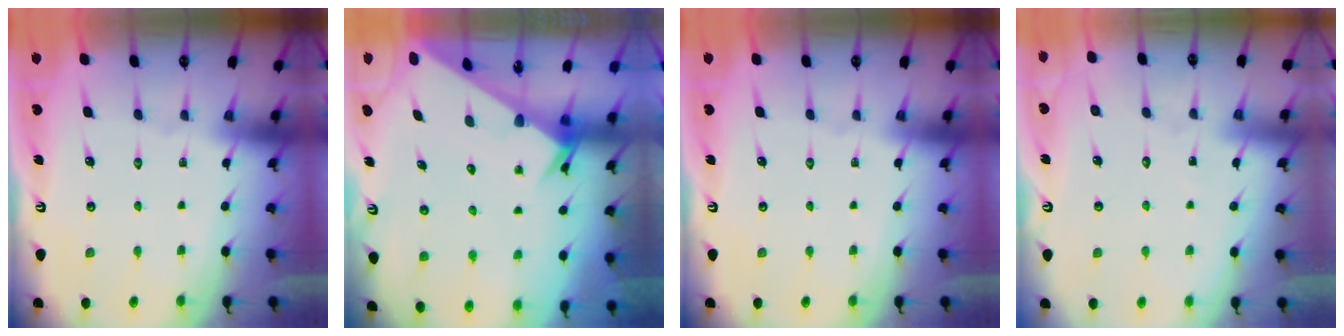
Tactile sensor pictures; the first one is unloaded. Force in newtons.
{"total": 3.4, "press": 3.4, "slide": 0.3}
{"total": 0.0}
{"total": 4.3, "press": 4.3, "slide": 0.4}